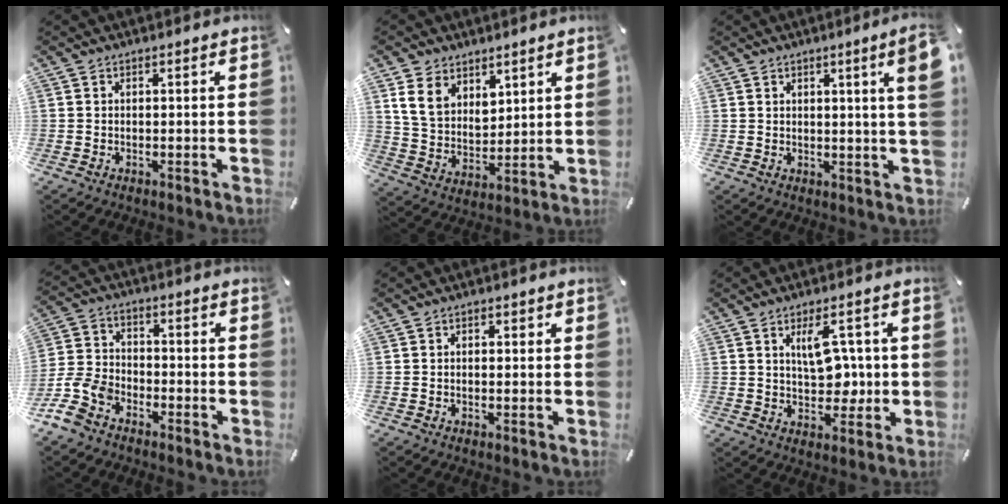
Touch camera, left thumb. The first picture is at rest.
{"total": 10.2, "force": [5.8, 7.4, 4.0], "torque": [-0.098, -0.025, 0.114]}
{"total": 5.8, "force": [2.4, -0.1, 5.3], "torque": [-0.087, -0.008, 0.036]}
{"total": 9.4, "force": [-5.9, 6.3, 3.8], "torque": [-0.097, 0.027, -0.117]}
{"total": 1.1, "force": [0.1, 0.9, 0.7], "torque": [-0.007, 0.002, -0.002]}
{"total": 9.4, "force": [2.0, 5.6, 7.2], "torque": [-0.095, -0.004, 0.031]}